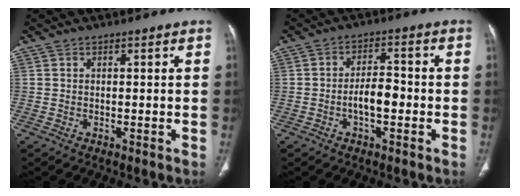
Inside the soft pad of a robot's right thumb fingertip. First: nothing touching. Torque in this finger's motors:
{"motor_torque": [1.22, 1.15, 0.83, -0.33, 0.07]}